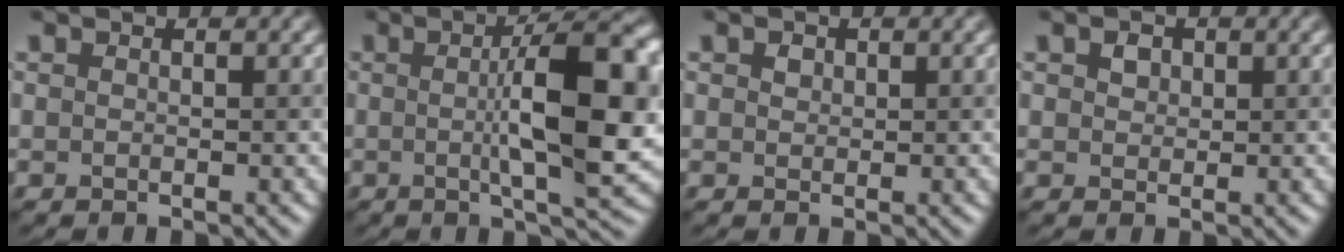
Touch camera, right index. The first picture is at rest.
{"total": 10.4, "force": [0.4, 2.6, 10.1], "torque": [-0.139, 0.004, 0.006]}
{"total": 0.9, "force": [0.4, 0.7, 0.3], "torque": [-0.006, 0.000, 0.006]}
{"total": 1.2, "force": [0.5, 1.0, 0.5], "torque": [-0.009, 0.001, 0.008]}